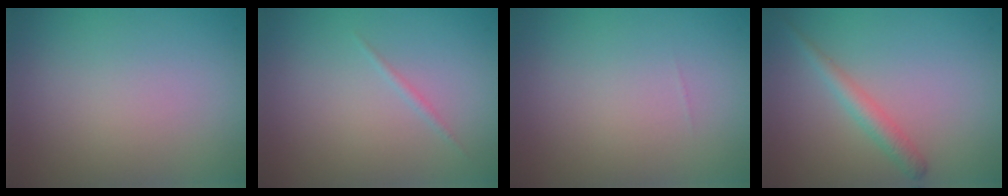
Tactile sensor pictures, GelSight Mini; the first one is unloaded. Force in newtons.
{"total": 0.6, "press": 0.6, "slide": 0.0}
{"total": 0.0}
{"total": 2.0, "press": 2.0, "slide": 0.1}